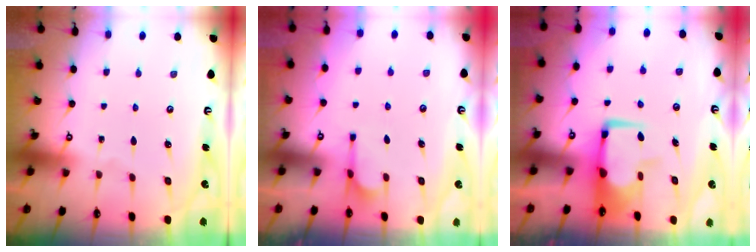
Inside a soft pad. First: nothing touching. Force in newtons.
{"total": 1.1, "press": 0.1, "slide": 1.1}
{"total": 2.6, "press": 2.4, "slide": 1.0}